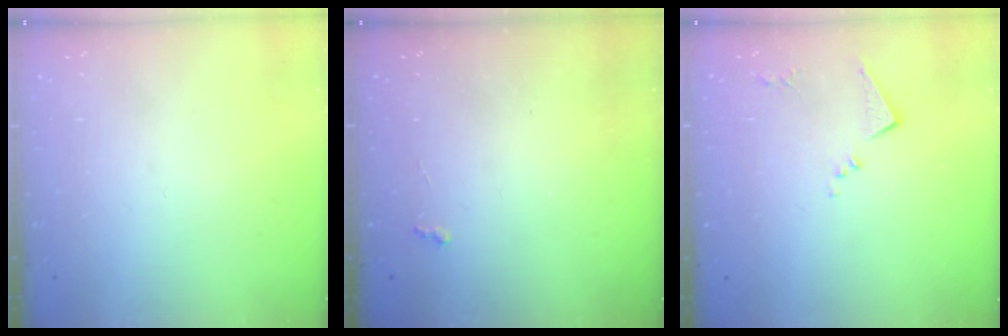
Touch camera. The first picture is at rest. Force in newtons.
{"total": 2.6, "press": 2.6, "slide": 0.5}
{"total": 6.6, "press": 6.6, "slide": 0.4}